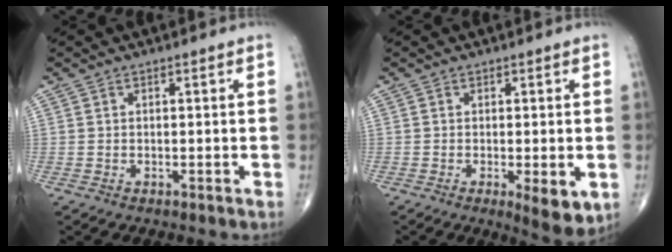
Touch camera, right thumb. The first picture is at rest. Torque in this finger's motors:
{"motor_torque": [0.73, 0.85, 0.64, -0.10, 0.20]}